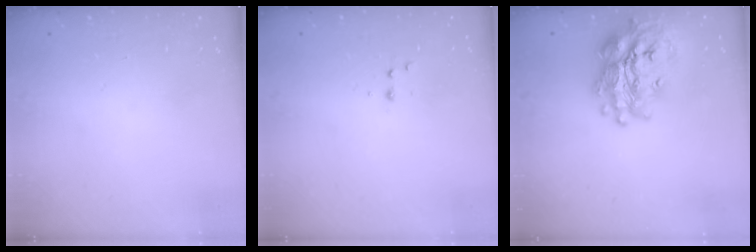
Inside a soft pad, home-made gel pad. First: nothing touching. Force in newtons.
{"total": 2.9, "press": 2.7, "slide": 1.1}
{"total": 25.9, "press": 25.8, "slide": 2.3}